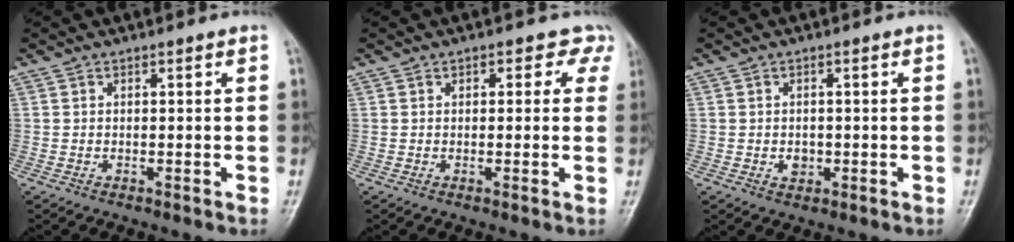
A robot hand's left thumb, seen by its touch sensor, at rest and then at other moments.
{"total": 3.7, "force": [1.8, 2.6, 1.8], "torque": [0.022, 0.001, 0.009]}
{"total": 2.1, "force": [-0.6, 1.7, 1.1], "torque": [-0.007, 0.002, -0.005]}